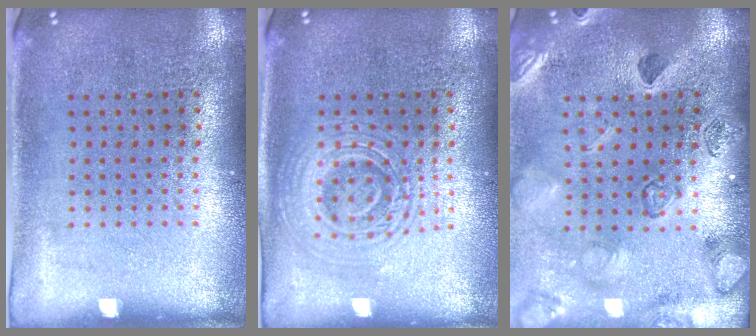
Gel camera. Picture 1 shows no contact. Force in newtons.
{"total": 2.6, "press": 2.5, "slide": 0.5}
{"total": 2.3, "press": 2.3, "slide": 0.3}